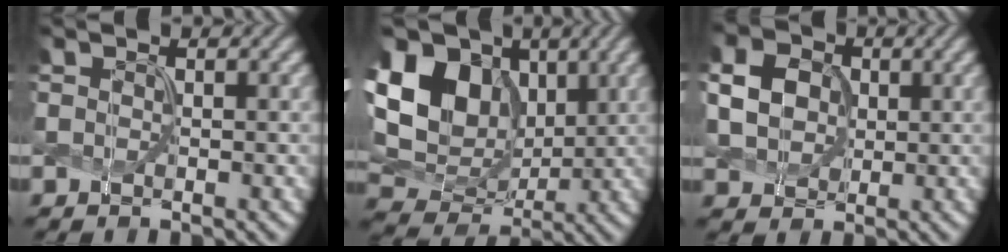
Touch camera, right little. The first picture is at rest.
{"total": 13.4, "force": [3.4, 9.9, 8.4], "torque": [-0.194, 0.037, 0.056]}
{"total": 4.4, "force": [0.5, 3.7, 2.3], "torque": [-0.073, 0.010, 0.006]}